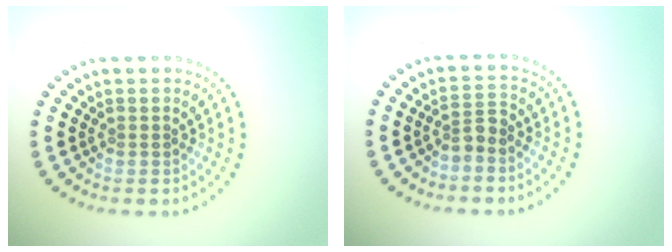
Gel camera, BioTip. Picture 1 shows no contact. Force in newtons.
{"total": 1.7, "press": 1.4, "slide": 1.1}